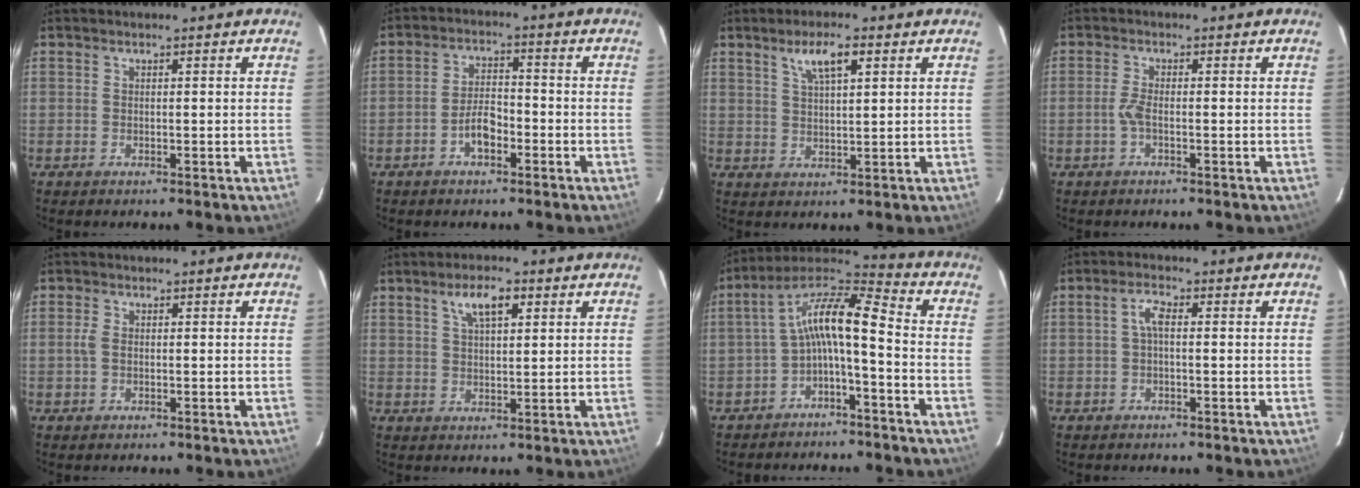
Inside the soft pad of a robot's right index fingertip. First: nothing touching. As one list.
[{"total": 4.8, "force": [-2.5, 2.3, 3.5], "torque": [-0.070, 0.013, -0.041]}, {"total": 5.6, "force": [2.9, 1.4, 4.5], "torque": [-0.083, 0.006, 0.054]}, {"total": 2.1, "force": [-0.7, 0.5, 1.9], "torque": [-0.043, 0.003, -0.016]}, {"total": 1.8, "force": [-0.1, 1.0, 1.5], "torque": [-0.031, 0.004, -0.002]}, {"total": 5.7, "force": [2.8, 2.1, 4.5], "torque": [-0.079, 0.012, 0.052]}, {"total": 10.3, "force": [-2.5, 2.7, 9.7], "torque": [-0.200, 0.024, -0.051]}, {"total": 2.3, "force": [0.3, 0.8, 2.1], "torque": [-0.044, 0.008, 0.004]}]